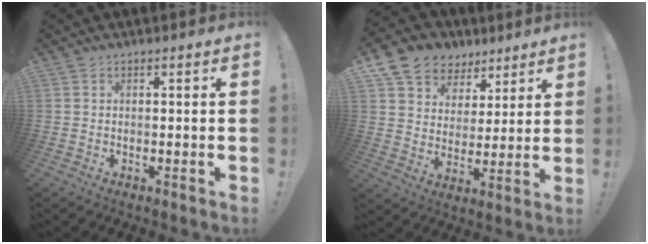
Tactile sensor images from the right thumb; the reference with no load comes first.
{"total": 11.0, "force": [7.0, 8.1, 2.5], "torque": [-0.046, -0.051, 0.140]}